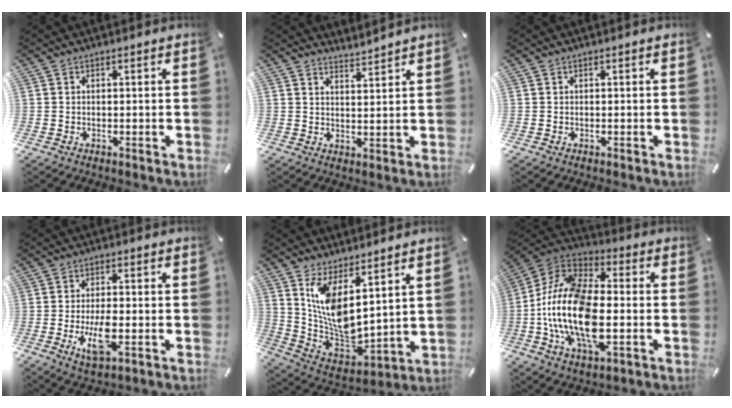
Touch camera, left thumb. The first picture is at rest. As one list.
[{"total": 3.2, "force": [3.2, 0.1, -0.2], "torque": [0.004, -0.026, 0.058]}, {"total": 0.0}, {"total": 7.6, "force": [-1.6, 2.6, 7.0], "torque": [-0.156, -0.014, -0.030]}, {"total": 10.7, "force": [5.6, 5.1, 7.6], "torque": [-0.167, -0.066, 0.110]}, {"total": 20.2, "force": [-3.7, 11.0, 16.5], "torque": [-0.360, -0.001, -0.064]}]